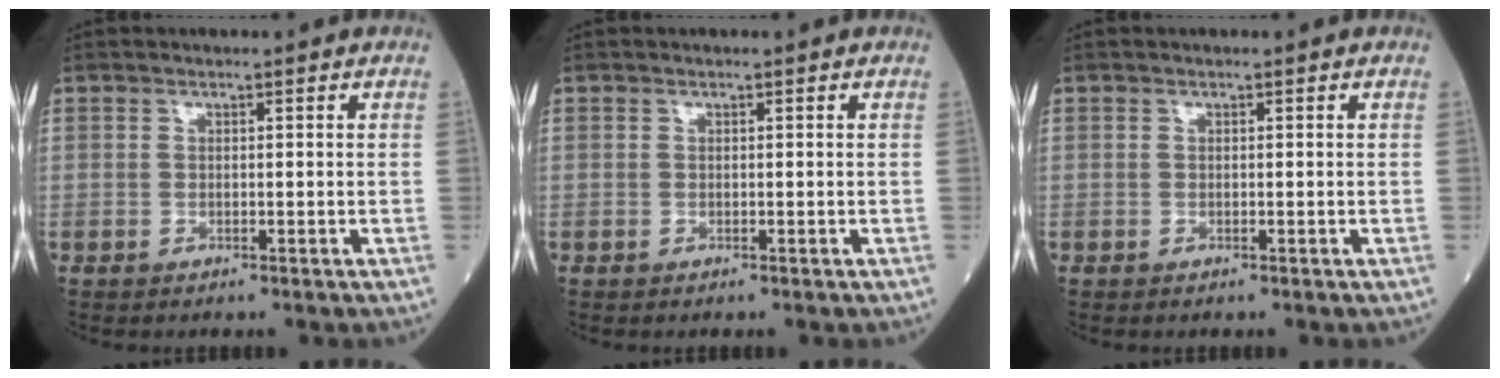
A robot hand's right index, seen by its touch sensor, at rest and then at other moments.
{"total": 0.0}
{"total": 0.0}